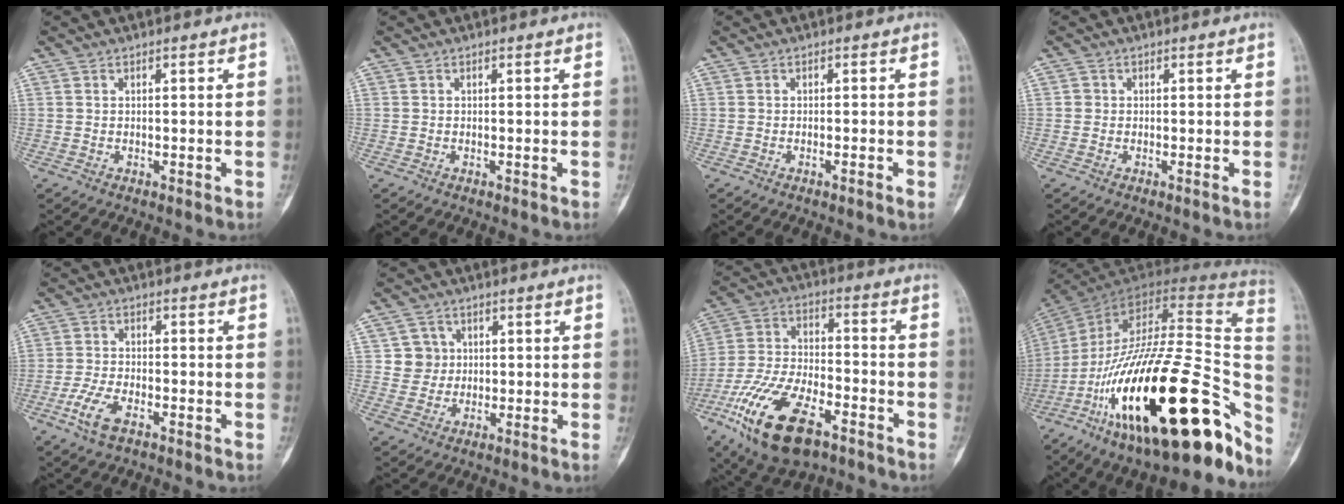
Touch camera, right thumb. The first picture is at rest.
{"total": 0.0}
{"total": 1.1, "force": [-0.5, 0.2, 0.9], "torque": [-0.014, 0.004, -0.007]}
{"total": 1.0, "force": [-0.1, 0.9, 0.4], "torque": [0.001, 0.002, -0.005]}
{"total": 6.2, "force": [-3.3, 2.9, 4.4], "torque": [-0.093, 0.012, -0.065]}
{"total": 4.5, "force": [0.8, 4.4, 0.3], "torque": [0.030, 0.004, 0.010]}
{"total": 20.1, "force": [-10.7, 9.3, 14.2], "torque": [-0.277, 0.038, -0.190]}
{"total": 39.8, "force": [-15.0, 14.9, 33.7], "torque": [-0.449, 0.067, -0.239]}